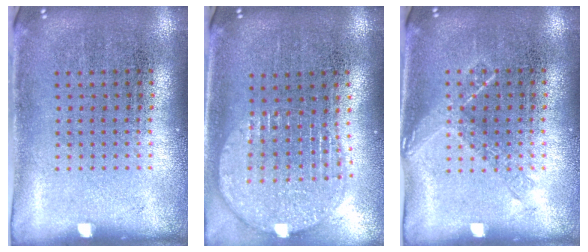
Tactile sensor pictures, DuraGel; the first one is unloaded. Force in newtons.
{"total": 1.9, "press": 1.6, "slide": 1.0}
{"total": 0.9, "press": 0.8, "slide": 0.3}